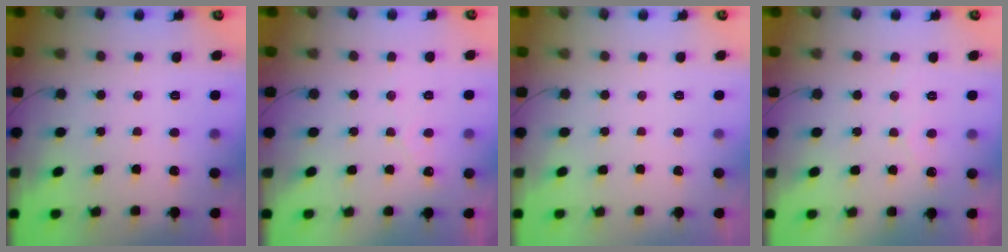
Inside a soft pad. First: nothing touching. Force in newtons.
{"total": 1.6, "press": 1.6, "slide": 0.2}
{"total": 0.0}
{"total": 2.5, "press": 2.5, "slide": 0.2}